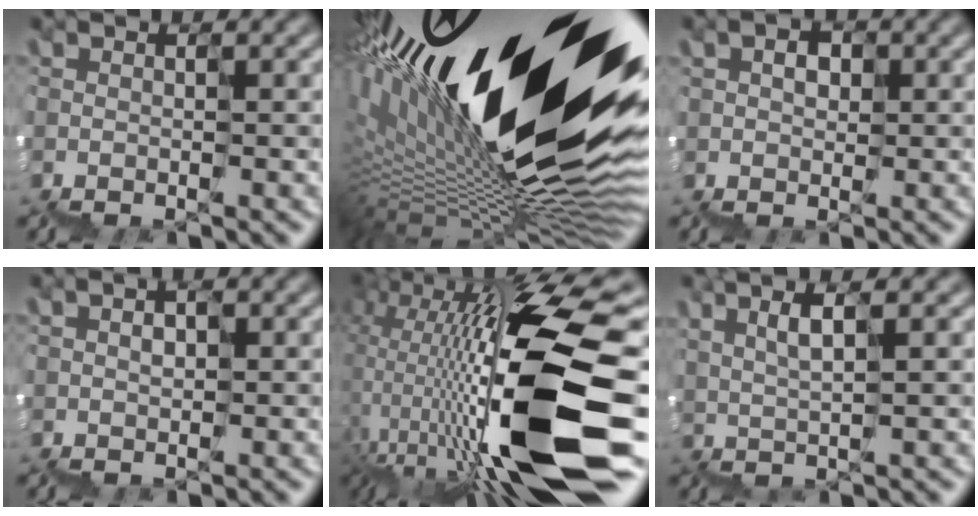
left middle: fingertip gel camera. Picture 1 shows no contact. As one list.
[{"total": 20.1, "force": [6.5, 7.2, 17.6], "torque": [-0.269, -0.024, 0.127]}, {"total": 1.8, "force": [0.8, 1.5, 0.6], "torque": [0.000, 0.013, 0.012]}, {"total": 1.4, "force": [0.9, 0.7, 0.8], "torque": [-0.005, 0.007, 0.017]}, {"total": 15.0, "force": [-2.3, 4.1, 14.3], "torque": [-0.268, 0.023, -0.024]}, {"total": 2.3, "force": [2.1, 0.0, 1.1], "torque": [-0.002, 0.012, 0.046]}]